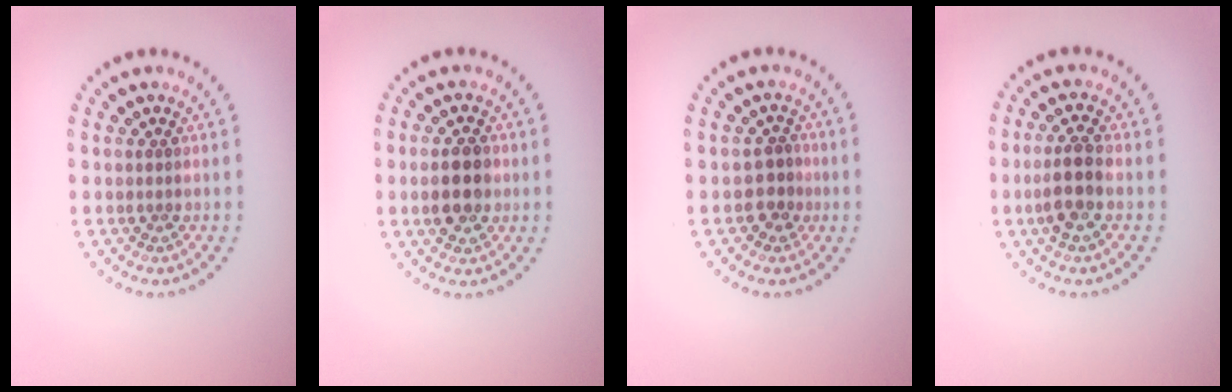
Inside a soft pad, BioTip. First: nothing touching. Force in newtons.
{"total": 3.8, "press": 3.8, "slide": 0.1}
{"total": 2.0, "press": 1.8, "slide": 0.8}
{"total": 3.0, "press": 2.8, "slide": 1.2}